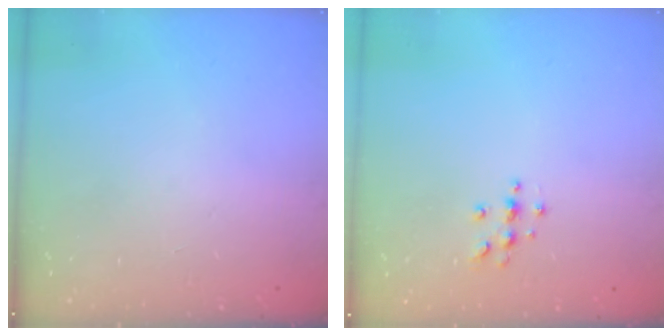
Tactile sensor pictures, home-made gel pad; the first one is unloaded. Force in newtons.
{"total": 6.3, "press": 6.3, "slide": 0.8}